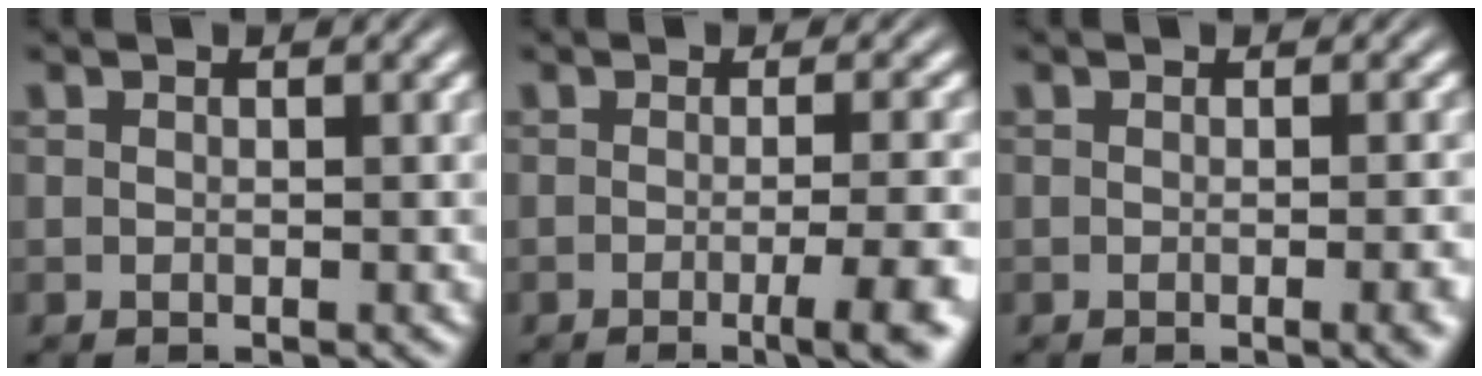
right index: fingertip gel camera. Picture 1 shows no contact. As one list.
[{"total": 4.2, "force": [-2.1, -0.1, 3.7], "torque": [-0.039, -0.004, -0.033]}, {"total": 1.3, "force": [-0.7, -0.3, 1.1], "torque": [-0.017, 0.001, -0.012]}]